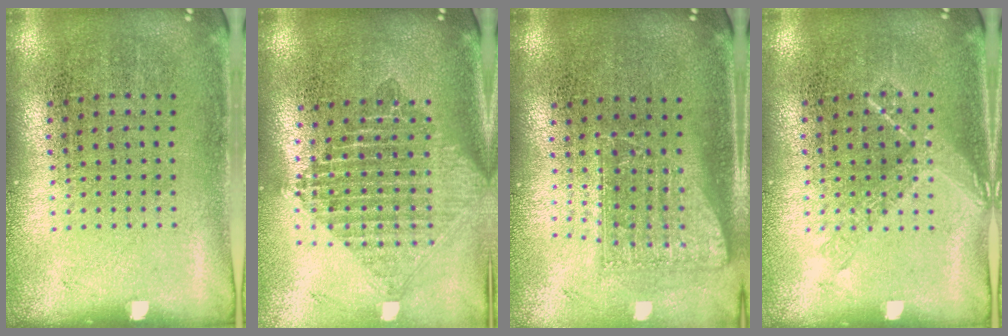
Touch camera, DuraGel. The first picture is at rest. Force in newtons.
{"total": 2.2, "press": 1.7, "slide": 1.4}
{"total": 1.7, "press": 1.3, "slide": 1.2}
{"total": 1.0, "press": 0.9, "slide": 0.3}